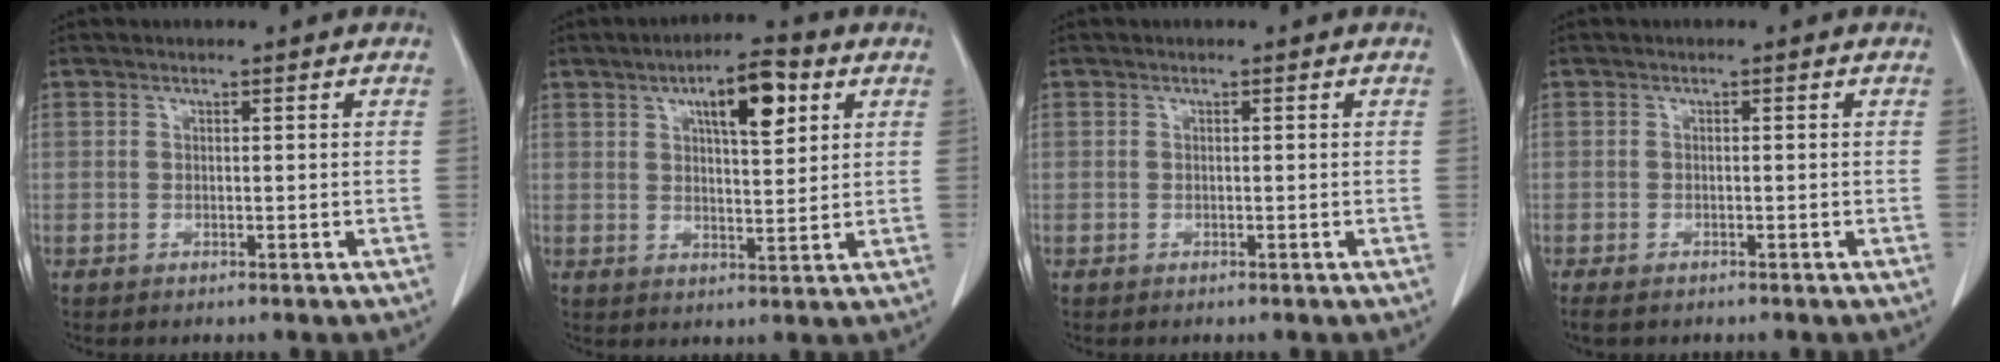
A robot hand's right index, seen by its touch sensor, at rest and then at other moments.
{"total": 8.7, "force": [3.8, 2.4, 7.5], "torque": [-0.118, 0.010, 0.058]}
{"total": 0.0}
{"total": 2.0, "force": [-1.5, 0.7, 1.0], "torque": [-0.017, -0.004, -0.025]}